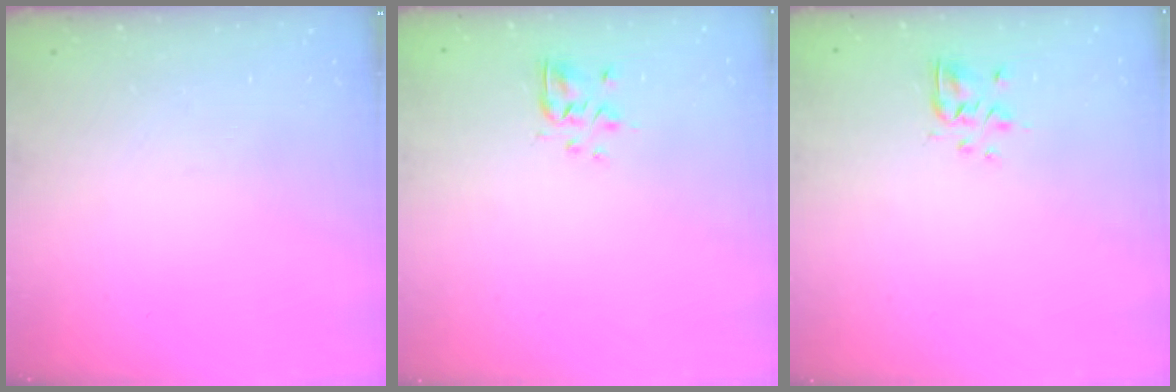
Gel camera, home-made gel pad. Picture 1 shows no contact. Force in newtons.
{"total": 3.5, "press": 3.3, "slide": 1.1}
{"total": 3.5, "press": 3.3, "slide": 1.1}